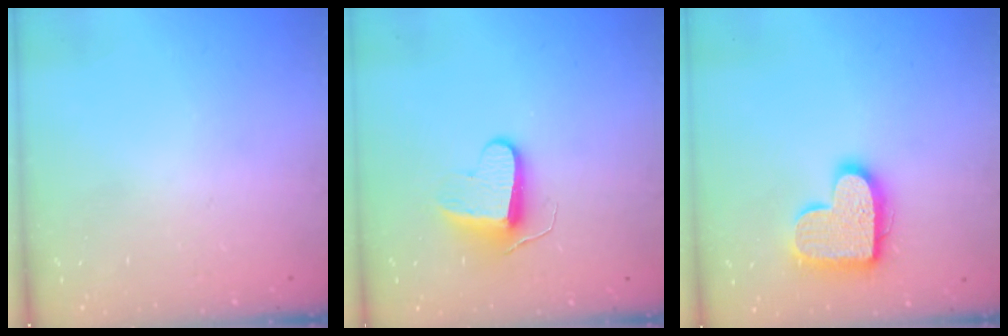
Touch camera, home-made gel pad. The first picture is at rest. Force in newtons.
{"total": 8.9, "press": 8.9, "slide": 0.1}
{"total": 15.6, "press": 15.6, "slide": 0.8}